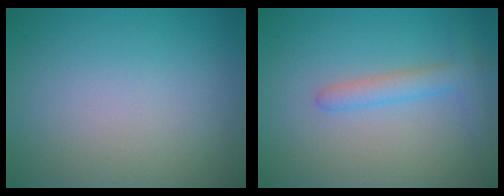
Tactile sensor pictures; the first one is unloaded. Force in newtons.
{"total": 2.5, "press": 2.5, "slide": 0.2}